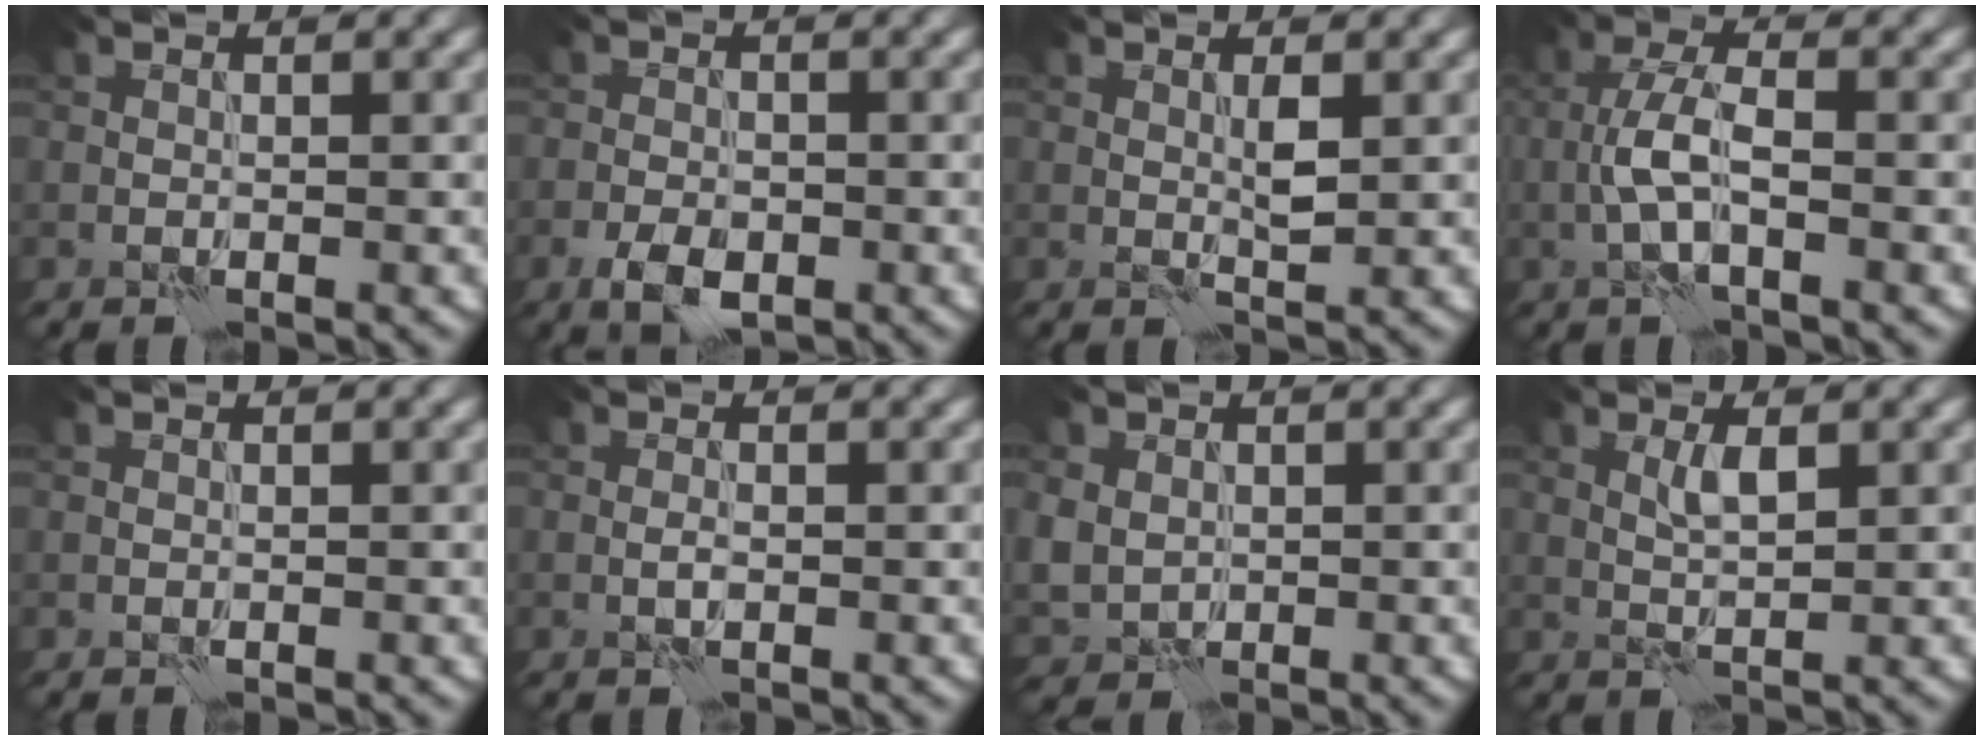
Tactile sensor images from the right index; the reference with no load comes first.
{"total": 3.3, "force": [-1.6, 1.9, 2.1], "torque": [-0.037, -0.004, -0.033]}
{"total": 1.3, "force": [0.6, 0.2, 1.2], "torque": [-0.024, -0.001, 0.009]}
{"total": 3.6, "force": [-0.9, 1.2, 3.2], "torque": [-0.070, 0.007, -0.025]}
{"total": 0.0}
{"total": 0.6, "force": [0.0, 0.3, 0.6], "torque": [-0.016, -0.001, -0.003]}
{"total": 2.6, "force": [0.4, 2.5, 0.8], "torque": [-0.026, -0.002, 0.013]}
{"total": 1.8, "force": [0.9, 0.4, 1.6], "torque": [-0.036, 0.002, 0.015]}